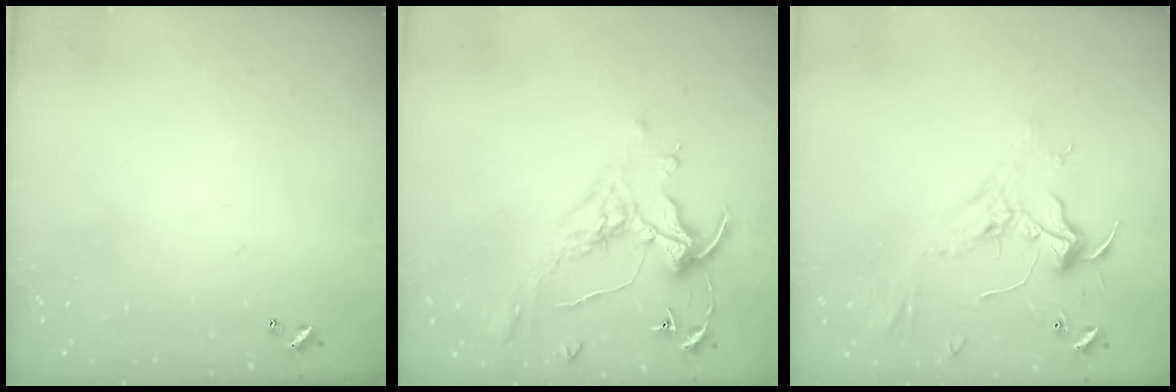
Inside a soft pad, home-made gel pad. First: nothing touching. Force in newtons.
{"total": 0.8, "press": 0.7, "slide": 0.5}
{"total": 2.4, "press": 2.3, "slide": 0.8}